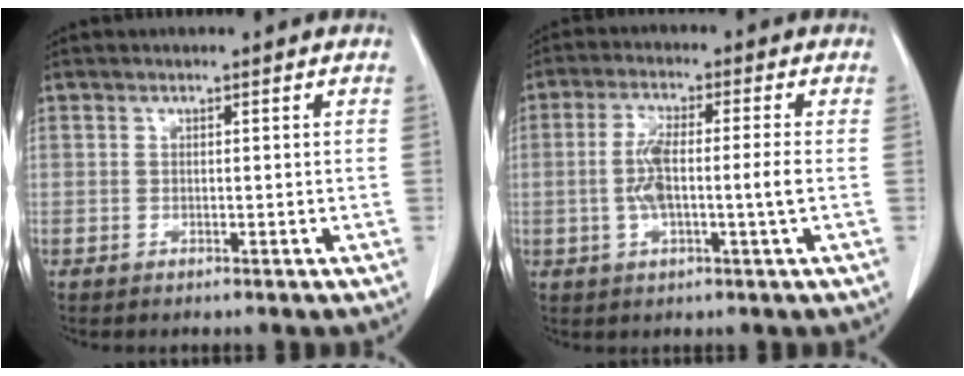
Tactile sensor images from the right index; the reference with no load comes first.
{"total": 6.9, "force": [-0.7, 0.6, 6.9], "torque": [-0.138, 0.005, -0.015]}